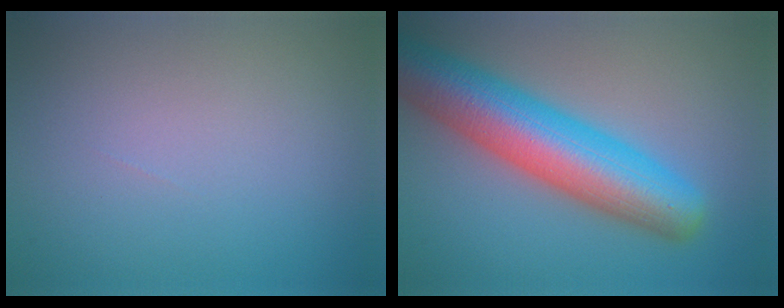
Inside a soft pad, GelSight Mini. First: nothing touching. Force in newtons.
{"total": 10.2, "press": 10.2, "slide": 0.4}